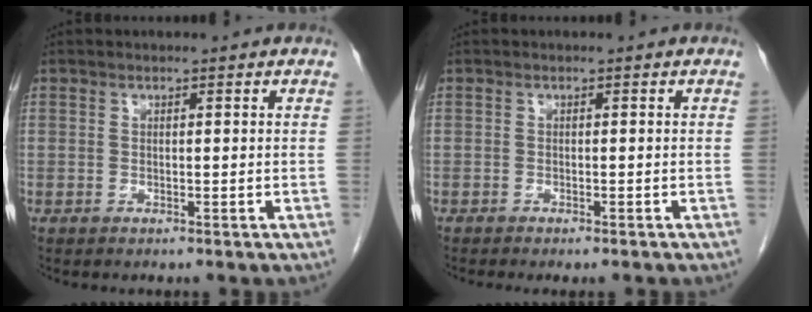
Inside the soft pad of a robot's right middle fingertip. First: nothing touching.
{"total": 3.6, "force": [-3.1, 0.4, 1.7], "torque": [-0.018, -0.006, -0.041]}